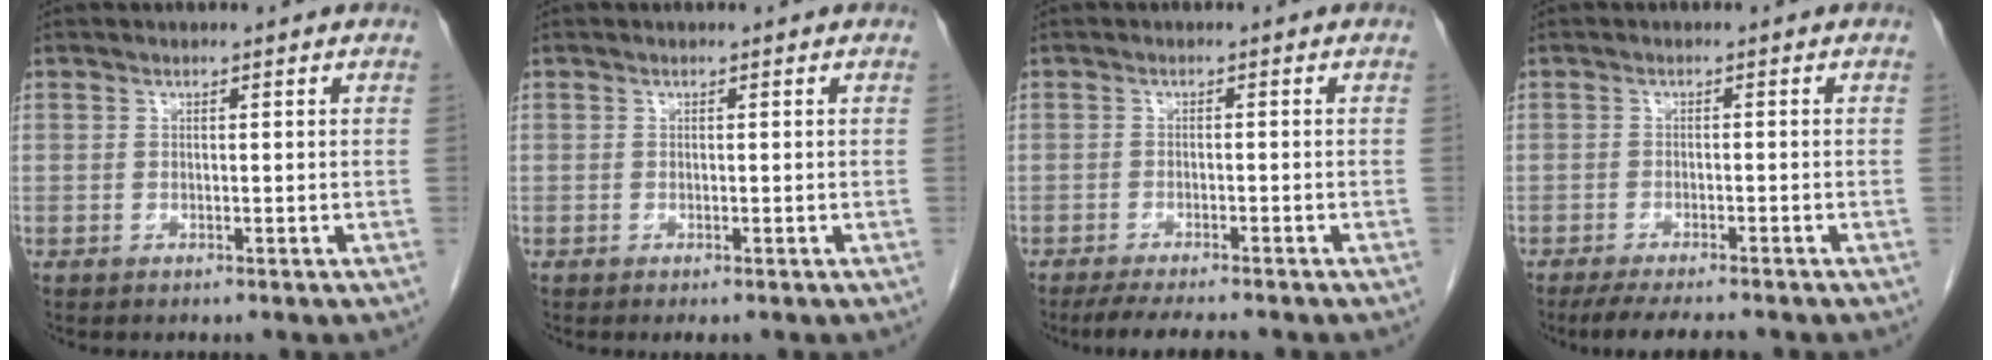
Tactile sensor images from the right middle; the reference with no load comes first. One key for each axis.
{"total": 0.6, "fx": -0.4, "fy": 0.1, "fz": 0.4, "tx": -0.007, "ty": -0.004, "tz": -0.003}
{"total": 6.4, "fx": -5.5, "fy": 0.6, "fz": 3.3, "tx": -0.050, "ty": -0.016, "tz": -0.085}
{"total": 6.9, "fx": -5.9, "fy": 0.7, "fz": 3.5, "tx": -0.053, "ty": -0.016, "tz": -0.091}